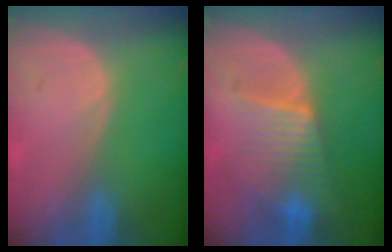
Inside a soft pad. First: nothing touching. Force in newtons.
{"total": 6.3, "press": 6.3, "slide": 0.9}